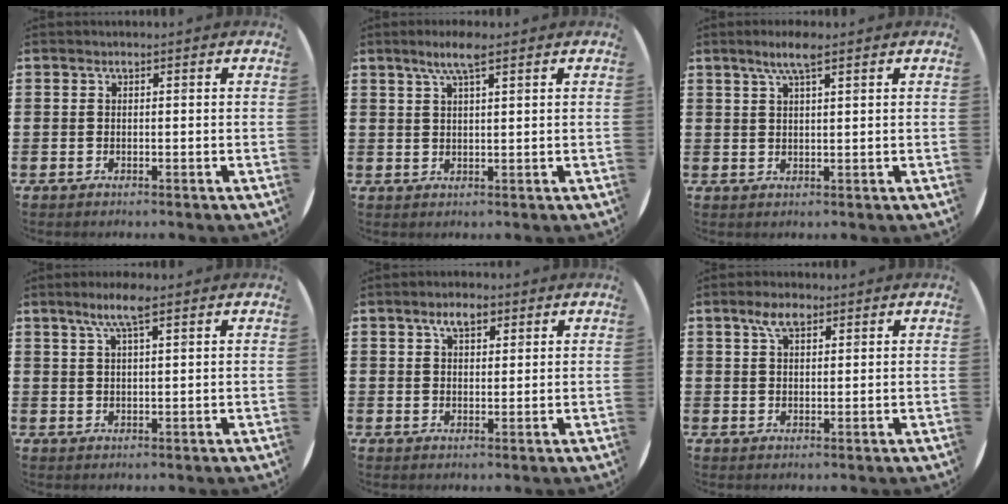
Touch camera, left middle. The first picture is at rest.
{"total": 4.2, "force": [2.9, 0.7, 3.0], "torque": [-0.063, 0.009, 0.049]}
{"total": 3.9, "force": [2.7, 0.6, 2.8], "torque": [-0.059, 0.008, 0.045]}
{"total": 4.8, "force": [3.1, 0.9, 3.5], "torque": [-0.066, 0.006, 0.051]}
{"total": 3.5, "force": [2.3, 1.7, 2.0], "torque": [-0.026, 0.003, 0.038]}
{"total": 3.9, "force": [2.6, 1.7, 2.4], "torque": [-0.044, 0.006, 0.045]}